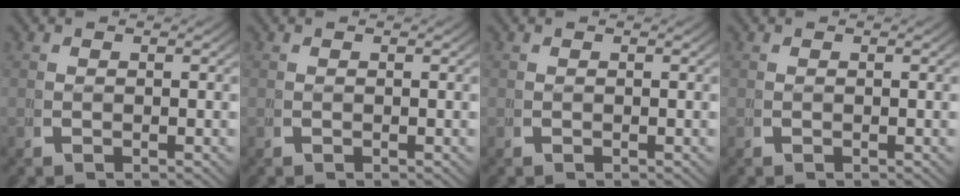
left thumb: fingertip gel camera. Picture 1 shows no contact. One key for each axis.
{"total": 0.0}
{"total": 0.0}
{"total": 0.0}